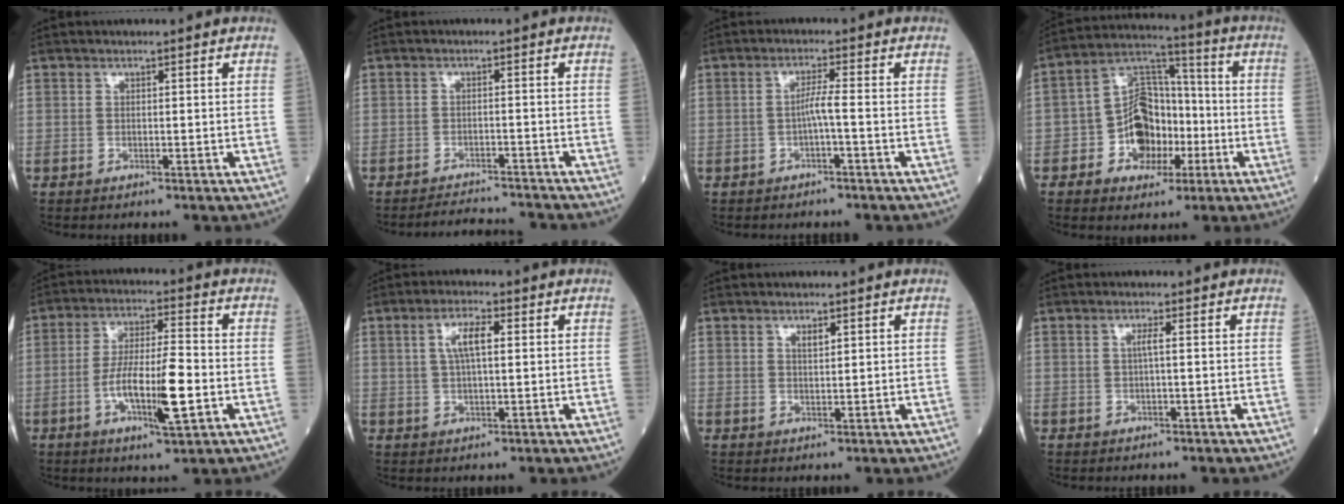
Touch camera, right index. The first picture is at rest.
{"total": 6.2, "force": [-6.1, -0.2, 0.3], "torque": [-0.004, -0.001, -0.092]}
{"total": 2.4, "force": [-0.8, -0.4, 2.2], "torque": [-0.039, 0.002, -0.016]}
{"total": 11.1, "force": [-3.1, 7.9, 7.1], "torque": [-0.134, 0.033, -0.051]}
{"total": 10.9, "force": [-3.0, 1.4, 10.4], "torque": [-0.188, -0.003, -0.054]}
{"total": 4.7, "force": [1.2, 1.1, 4.4], "torque": [-0.088, 0.010, 0.024]}
{"total": 1.3, "force": [0.8, 0.4, 1.0], "torque": [-0.018, -0.001, 0.015]}
{"total": 1.1, "force": [0.0, -0.1, 1.1], "torque": [-0.023, 0.002, -0.001]}